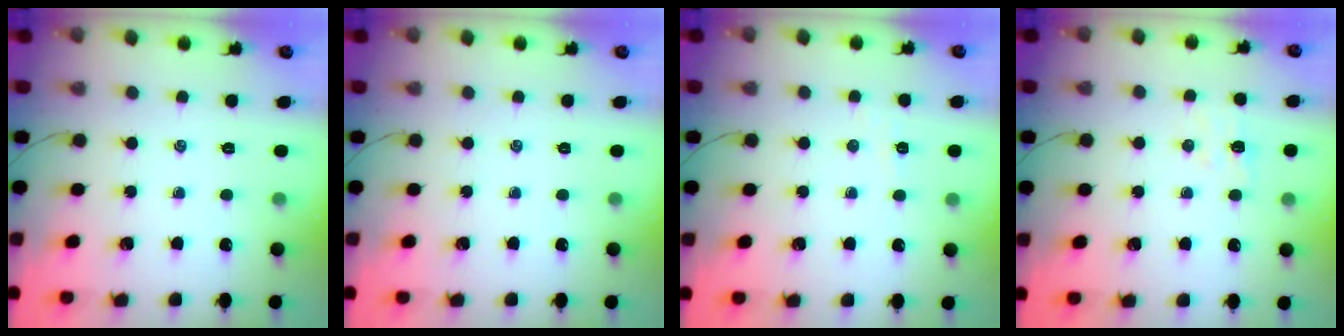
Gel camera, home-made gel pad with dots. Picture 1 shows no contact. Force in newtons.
{"total": 0.0}
{"total": 3.1, "press": 2.9, "slide": 1.0}
{"total": 5.0, "press": 4.8, "slide": 1.0}